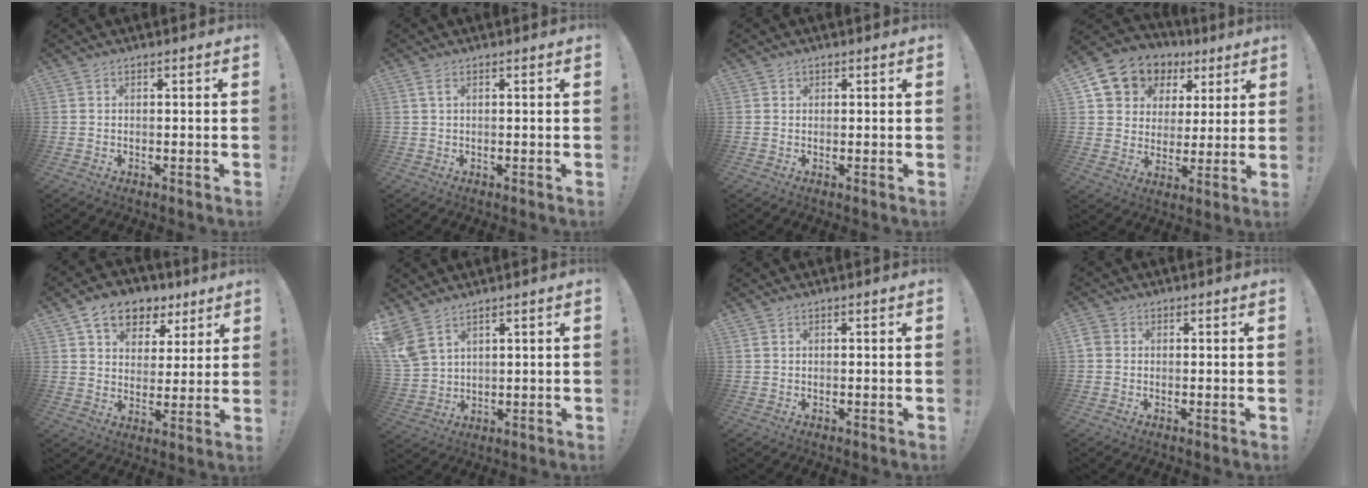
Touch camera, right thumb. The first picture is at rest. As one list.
[{"total": 2.0, "force": [0.8, 0.6, 1.7], "torque": [-0.040, 0.004, 0.015]}, {"total": 0.8, "force": [0.5, 0.6, 0.0], "torque": [0.004, -0.001, 0.008]}, {"total": 11.3, "force": [5.8, 9.0, 3.5], "torque": [-0.059, -0.036, 0.118]}, {"total": 11.3, "force": [7.0, 7.7, 4.4], "torque": [-0.069, -0.036, 0.134]}, {"total": 7.6, "force": [5.3, 3.7, 4.0], "torque": [-0.093, -0.020, 0.109]}, {"total": 0.6, "force": [0.3, 0.4, 0.3], "torque": [-0.014, 0.005, 0.007]}, {"total": 2.8, "force": [0.4, 2.3, 1.5], "torque": [-0.029, 0.009, 0.010]}]